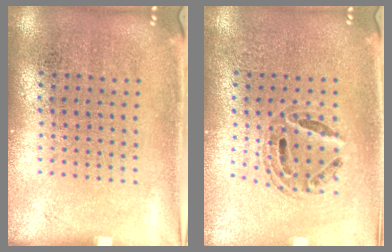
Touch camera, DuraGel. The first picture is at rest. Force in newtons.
{"total": 0.7, "press": 0.7, "slide": 0.2}